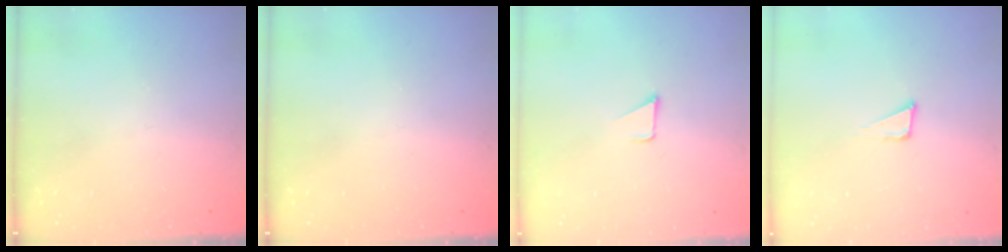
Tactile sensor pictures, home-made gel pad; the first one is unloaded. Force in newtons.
{"total": 0.0}
{"total": 1.2, "press": 1.2, "slide": 0.1}
{"total": 3.3, "press": 3.2, "slide": 0.8}